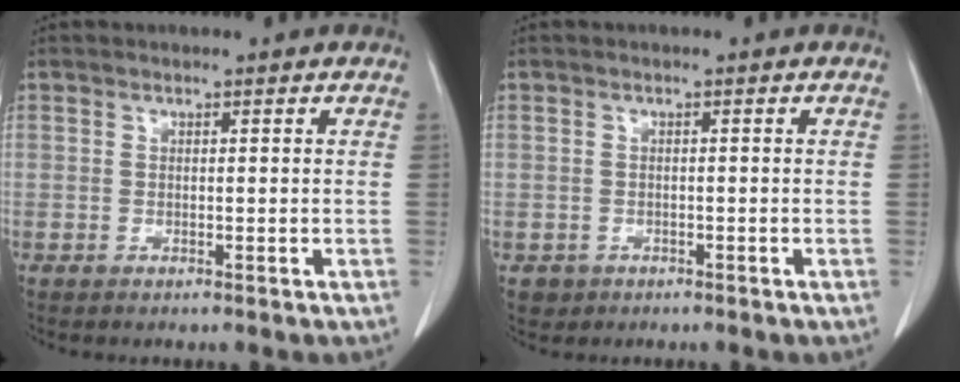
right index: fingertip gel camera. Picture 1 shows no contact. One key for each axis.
{"total": 1.7, "fx": -0.8, "fy": 1.5, "fz": 0.0, "tx": -0.004, "ty": 0.006, "tz": -0.009}